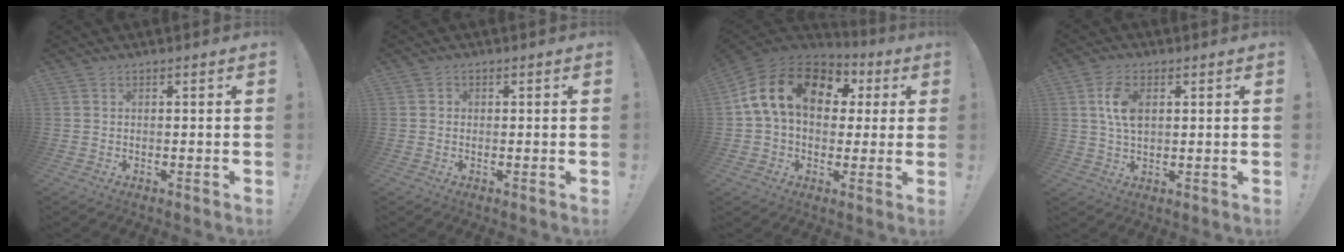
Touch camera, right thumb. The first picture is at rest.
{"total": 1.0, "force": [-0.3, 0.9, 0.2], "torque": [-0.006, 0.003, -0.004]}
{"total": 18.6, "force": [5.4, 12.1, 13.0], "torque": [-0.230, 0.003, 0.097]}
{"total": 7.9, "force": [1.9, 4.6, 6.2], "torque": [-0.121, 0.001, 0.031]}